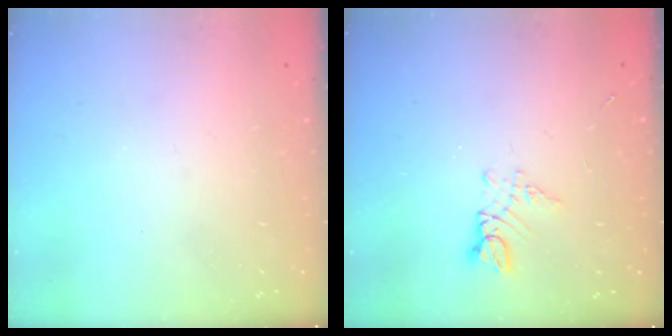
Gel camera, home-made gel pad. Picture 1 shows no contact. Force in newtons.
{"total": 3.7, "press": 3.7, "slide": 0.5}